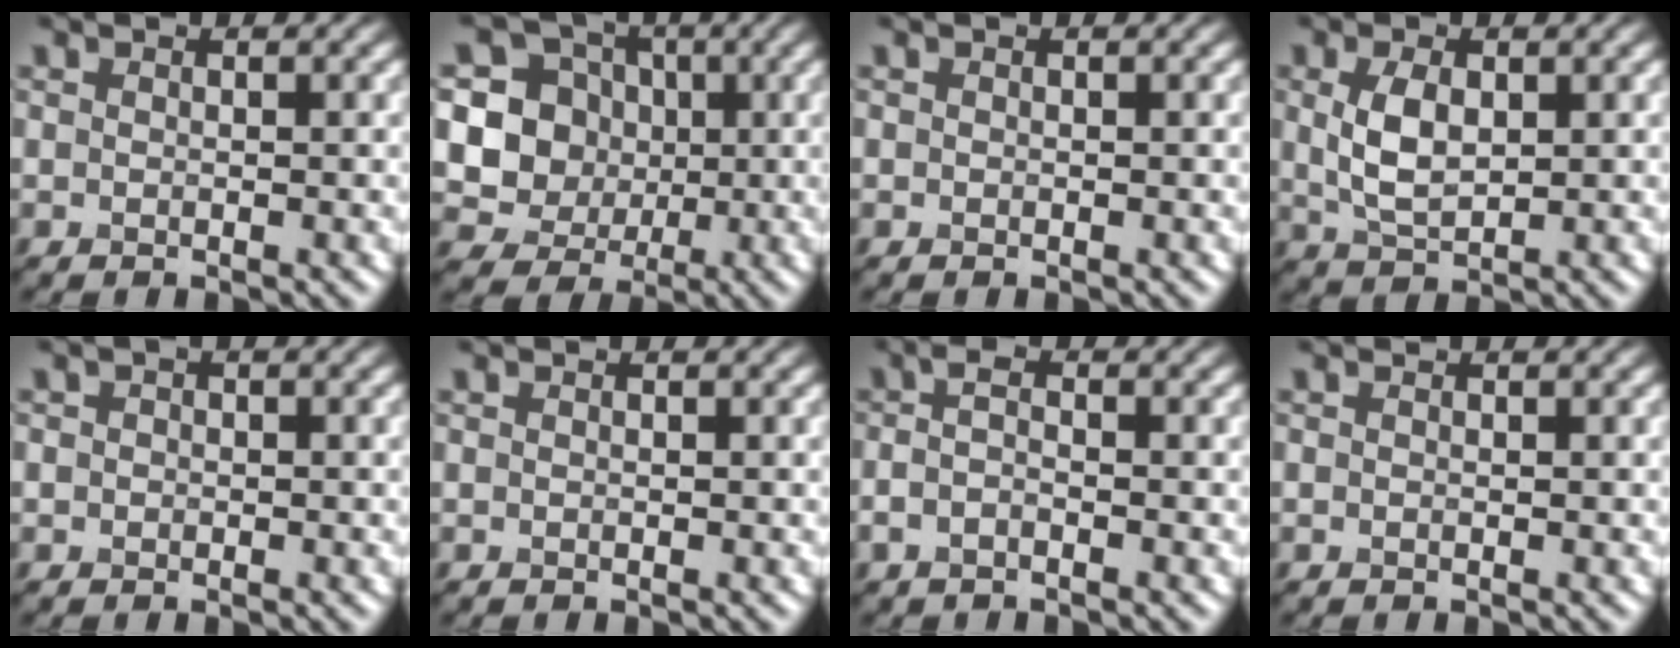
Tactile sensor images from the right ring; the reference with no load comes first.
{"total": 7.0, "force": [0.5, 6.5, 2.6], "torque": [-0.040, 0.011, -0.008]}
{"total": 0.0}
{"total": 3.7, "force": [0.7, 2.1, 2.9], "torque": [-0.072, 0.001, 0.018]}
{"total": 0.8, "force": [0.1, 0.7, 0.3], "torque": [-0.001, -0.003, -0.004]}
{"total": 0.0}
{"total": 1.7, "force": [-0.5, 0.7, 1.5], "torque": [-0.031, -0.003, -0.015]}
{"total": 0.0}